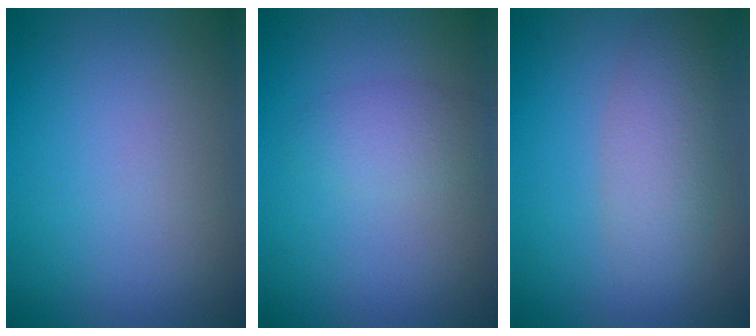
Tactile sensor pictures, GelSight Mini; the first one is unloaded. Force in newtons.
{"total": 1.9, "press": 1.9, "slide": 0.1}
{"total": 3.9, "press": 3.9, "slide": 0.1}